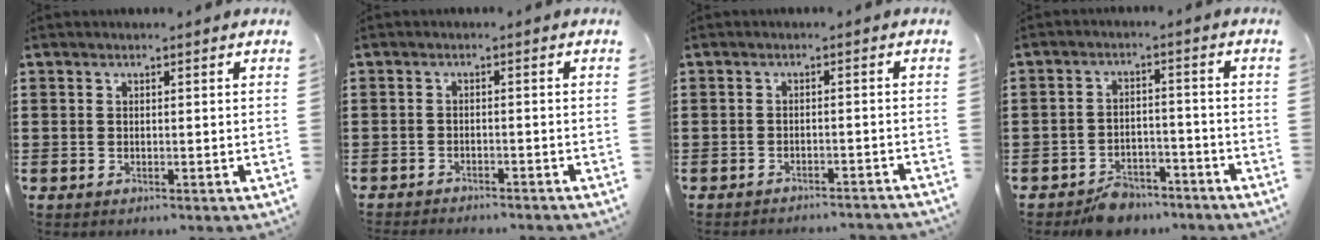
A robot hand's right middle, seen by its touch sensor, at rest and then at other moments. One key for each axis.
{"total": 1.7, "fx": -1.7, "fy": 0.0, "fz": -0.1, "tx": -0.003, "ty": 0.002, "tz": -0.036}
{"total": 2.0, "fx": -2.0, "fy": -0.2, "fz": 0.1, "tx": -0.004, "ty": 0.004, "tz": -0.042}
{"total": 4.7, "fx": -4.3, "fy": 1.7, "fz": 0.8, "tx": -0.019, "ty": 0.012, "tz": -0.086}